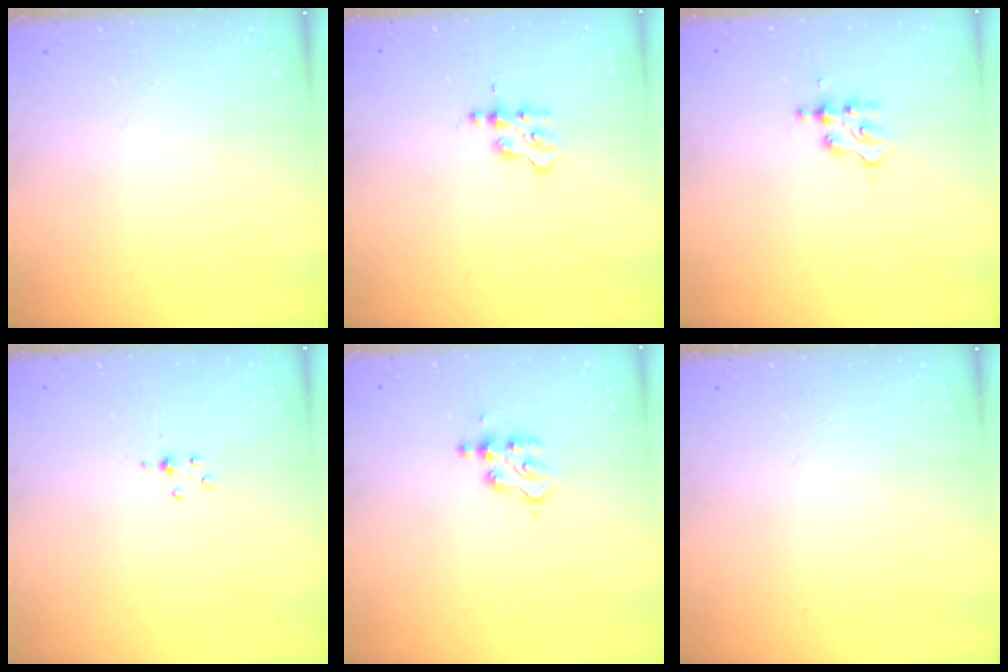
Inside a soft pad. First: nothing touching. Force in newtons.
{"total": 2.7, "press": 2.7, "slide": 0.3}
{"total": 2.6, "press": 2.6, "slide": 0.3}
{"total": 2.9, "press": 2.9, "slide": 0.4}
{"total": 4.5, "press": 4.4, "slide": 0.6}
{"total": 0.0}